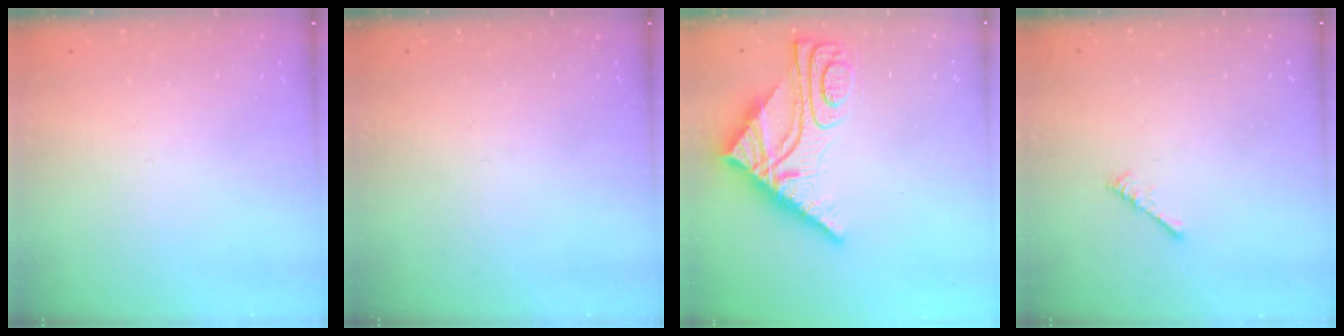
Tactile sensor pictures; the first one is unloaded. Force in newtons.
{"total": 0.0}
{"total": 15.2, "press": 15.1, "slide": 1.6}
{"total": 0.0}